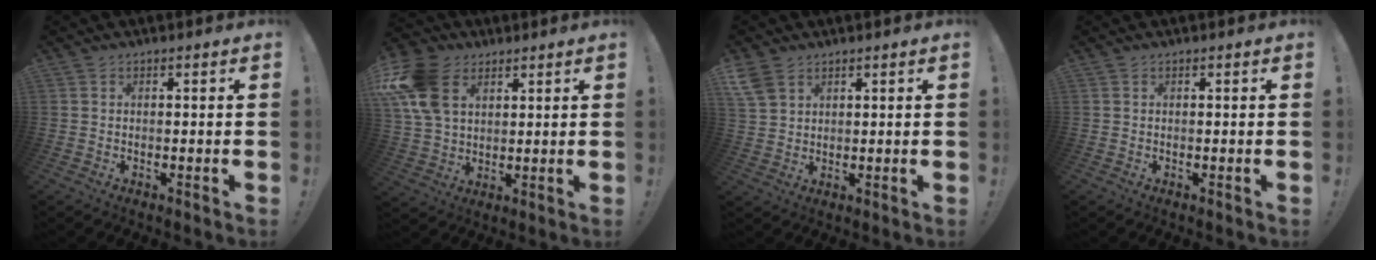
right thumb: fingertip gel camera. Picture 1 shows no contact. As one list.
[{"total": 16.7, "force": [6.9, 11.6, 9.8], "torque": [-0.204, -0.022, 0.135]}, {"total": 5.4, "force": [3.4, 3.3, 2.6], "torque": [-0.055, -0.008, 0.071]}, {"total": 0.0}]